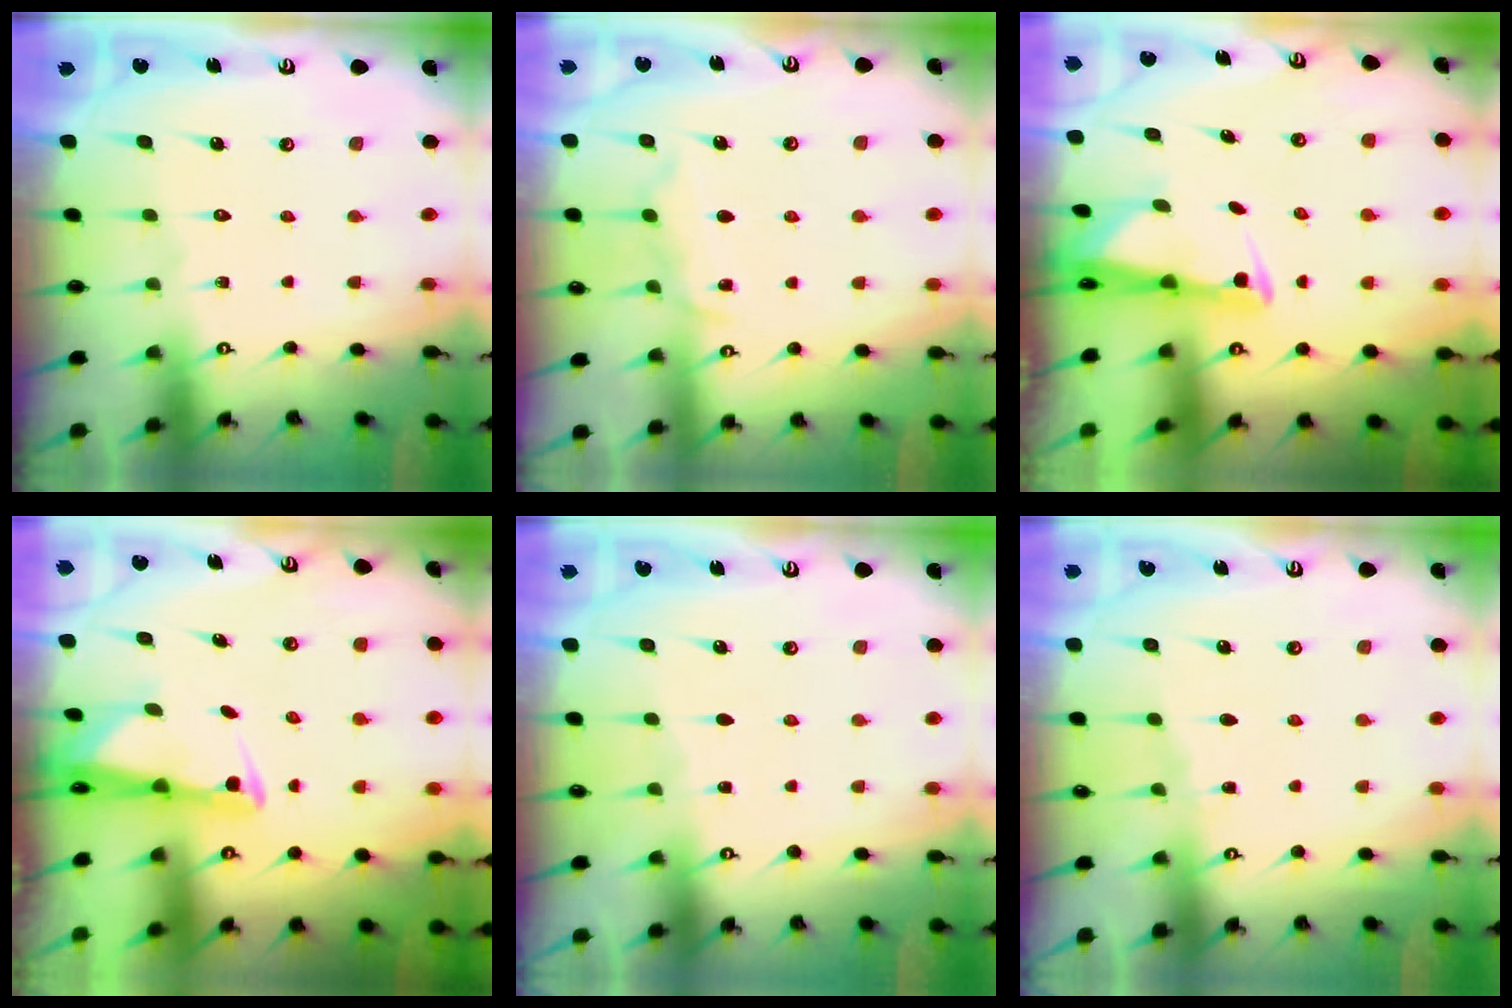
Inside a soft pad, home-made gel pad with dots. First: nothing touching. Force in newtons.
{"total": 7.6, "press": 7.6, "slide": 0.9}
{"total": 2.6, "press": 2.6, "slide": 0.5}
{"total": 2.6, "press": 2.6, "slide": 0.5}
{"total": 3.1, "press": 3.0, "slide": 0.5}
{"total": 2.8, "press": 2.7, "slide": 0.3}